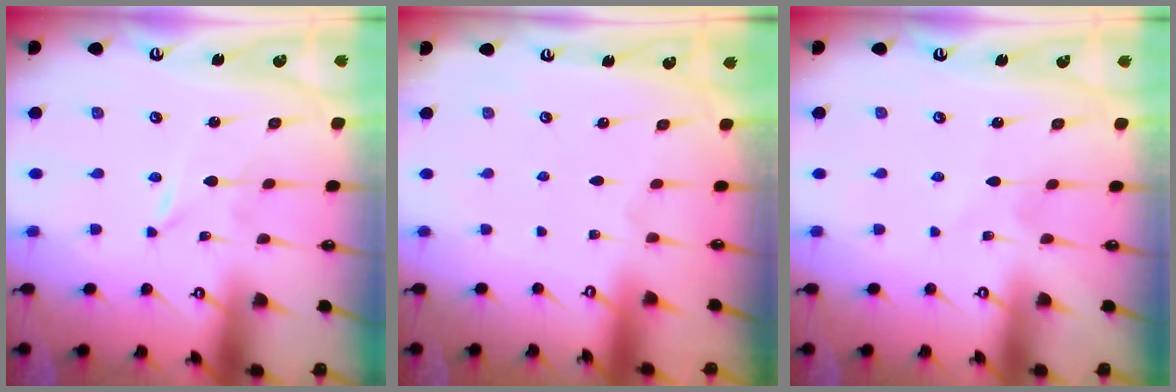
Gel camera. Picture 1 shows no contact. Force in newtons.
{"total": 0.0}
{"total": 2.2, "press": 2.2, "slide": 0.2}